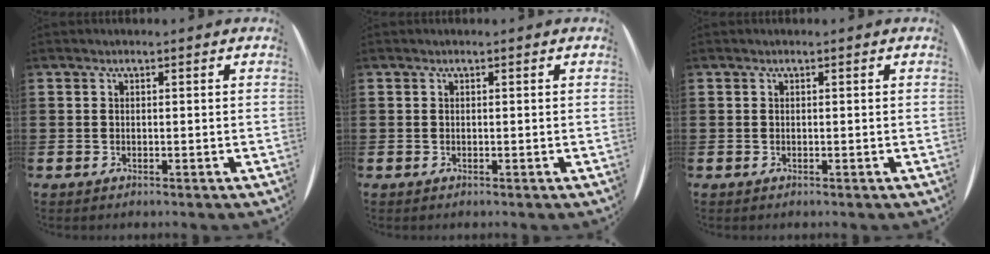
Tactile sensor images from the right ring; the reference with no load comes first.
{"total": 0.0}
{"total": 0.0}